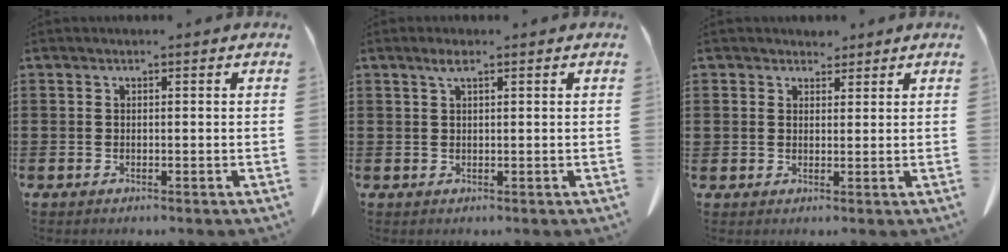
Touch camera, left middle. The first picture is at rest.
{"total": 1.9, "force": [1.0, 0.4, 1.6], "torque": [-0.034, 0.002, 0.017]}
{"total": 2.5, "force": [2.1, 1.3, 0.0], "torque": [-0.002, 0.002, 0.039]}